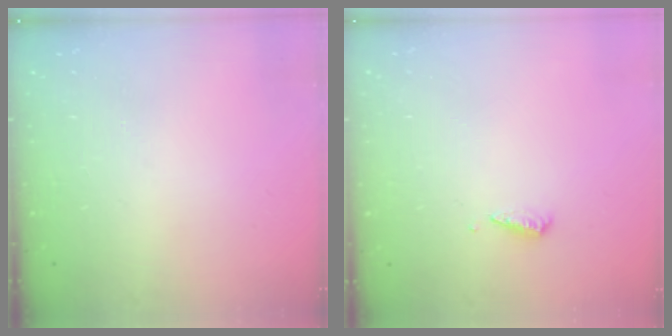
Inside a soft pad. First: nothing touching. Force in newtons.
{"total": 3.1, "press": 3.1, "slide": 0.2}